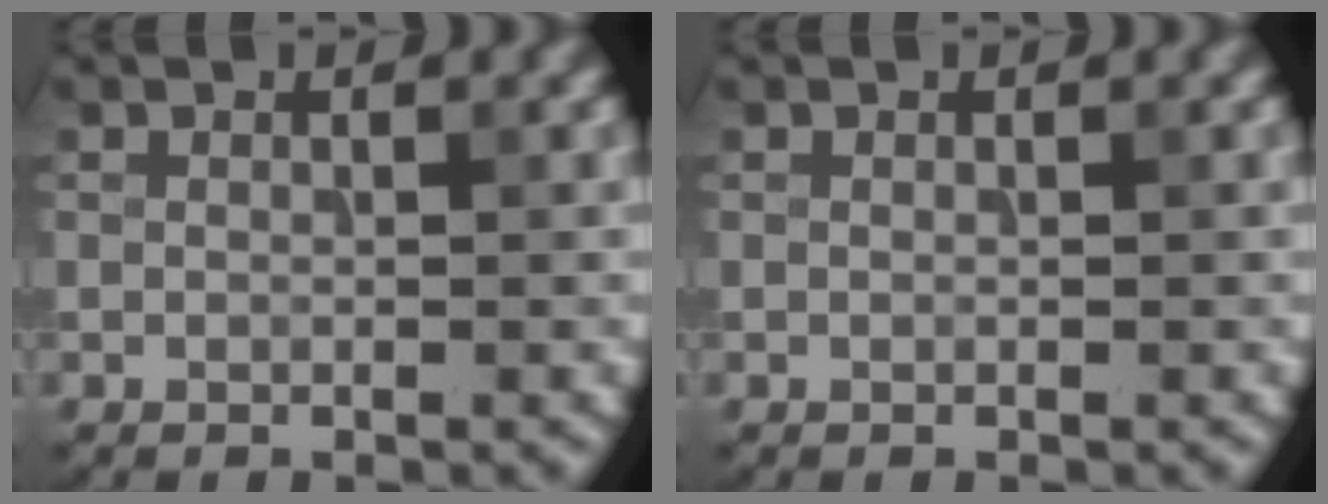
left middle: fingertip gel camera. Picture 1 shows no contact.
{"total": 0.0}